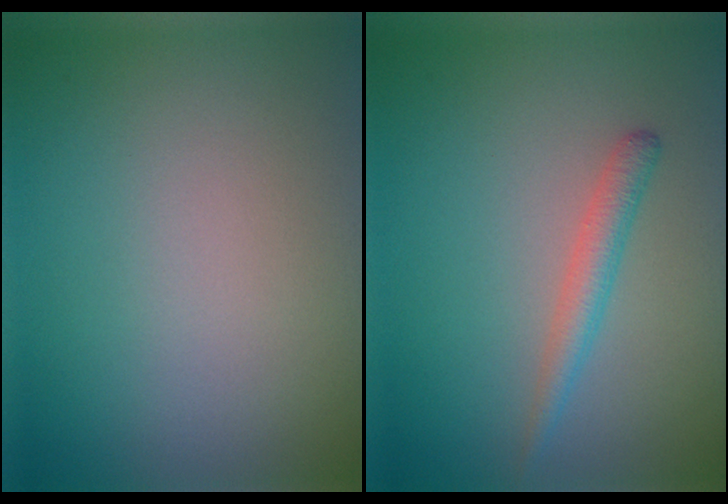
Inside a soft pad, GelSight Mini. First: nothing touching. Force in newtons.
{"total": 2.0, "press": 2.0, "slide": 0.1}